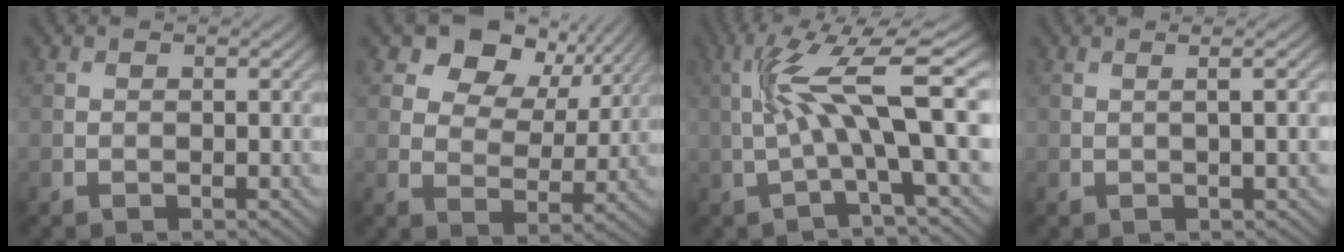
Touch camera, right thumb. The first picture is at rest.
{"total": 8.9, "force": [5.2, 5.7, 4.4], "torque": [-0.077, -0.005, 0.080]}
{"total": 11.0, "force": [0.7, 2.4, 10.8], "torque": [-0.184, 0.023, 0.007]}
{"total": 2.8, "force": [0.4, 0.5, 2.7], "torque": [-0.036, 0.012, -0.002]}